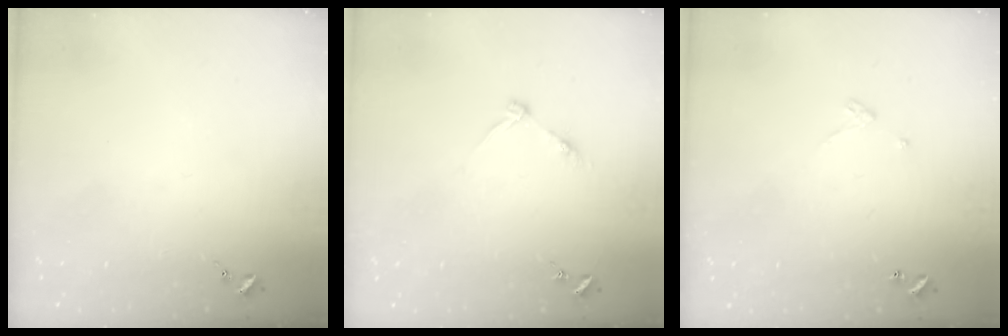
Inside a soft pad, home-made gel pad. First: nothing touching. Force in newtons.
{"total": 4.6, "press": 4.6, "slide": 0.5}
{"total": 2.4, "press": 2.4, "slide": 0.2}